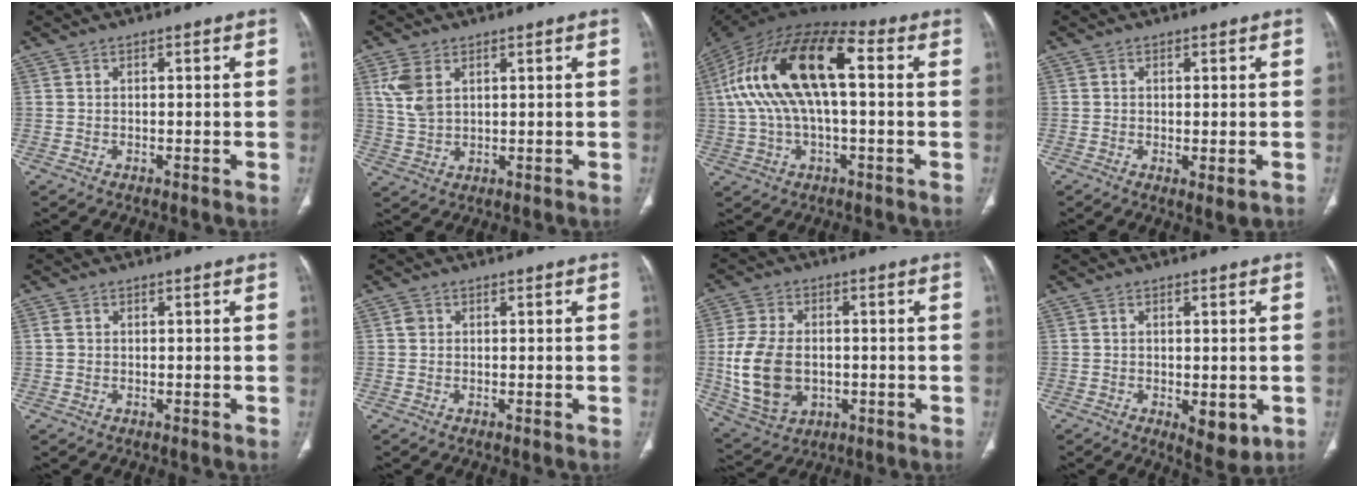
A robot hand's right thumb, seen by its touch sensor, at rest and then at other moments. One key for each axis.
{"total": 6.0, "fx": 2.3, "fy": 3.6, "fz": 4.2, "tx": -0.092, "ty": -0.001, "tz": 0.056}
{"total": 21.8, "fx": 3.1, "fy": 9.8, "fz": 19.2, "tx": -0.372, "ty": 0.046, "tz": 0.043}
{"total": 2.6, "fx": -0.7, "fy": 0.9, "fz": 2.4, "tx": -0.041, "ty": -0.010, "tz": -0.005}
{"total": 1.3, "fx": 0.1, "fy": 1.1, "fz": 0.7, "tx": -0.015, "ty": 0.002, "tz": 0.002}
{"total": 0.9, "fx": 0.0, "fy": 0.8, "fz": 0.4, "tx": -0.005, "ty": 0.002, "tz": -0.003}
{"total": 14.0, "fx": -1.1, "fy": 9.7, "fz": 10.1, "tx": -0.191, "ty": 0.000, "tz": -0.005}
{"total": 6.4, "fx": -1.6, "fy": 2.9, "fz": 5.4, "tx": -0.064, "ty": -0.012, "tz": -0.012}